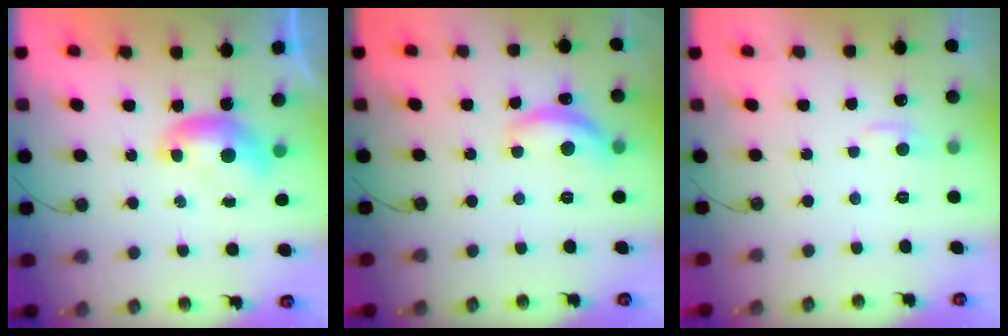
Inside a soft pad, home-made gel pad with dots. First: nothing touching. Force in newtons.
{"total": 8.1, "press": 8.0, "slide": 0.6}
{"total": 1.9, "press": 1.8, "slide": 0.6}